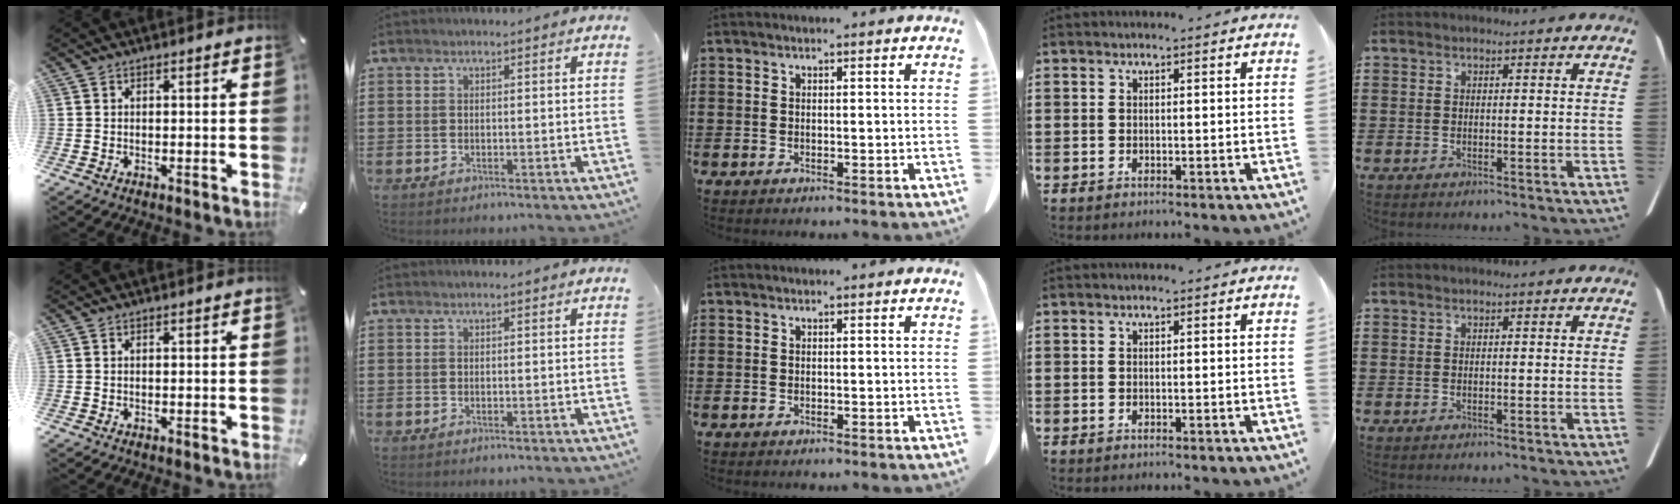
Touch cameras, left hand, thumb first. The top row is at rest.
{}